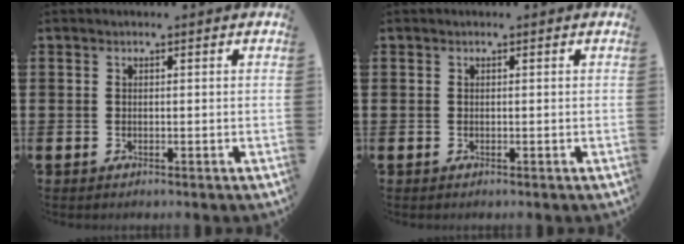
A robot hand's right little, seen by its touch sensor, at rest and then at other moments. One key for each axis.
{"total": 0.0}